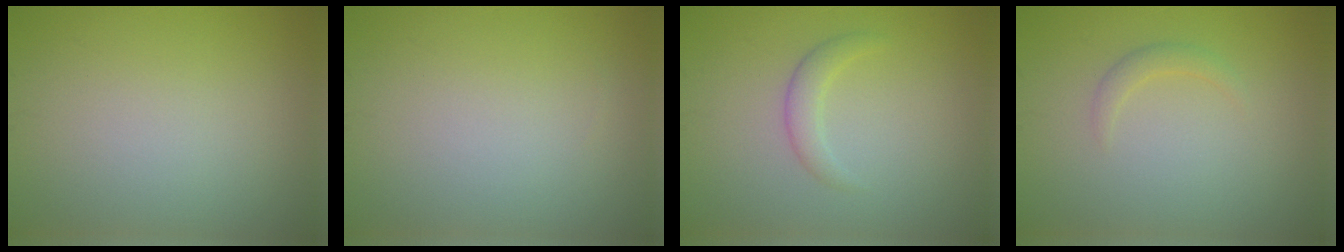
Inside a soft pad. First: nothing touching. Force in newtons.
{"total": 0.0}
{"total": 1.7, "press": 1.7, "slide": 0.1}
{"total": 1.2, "press": 1.2, "slide": 0.1}